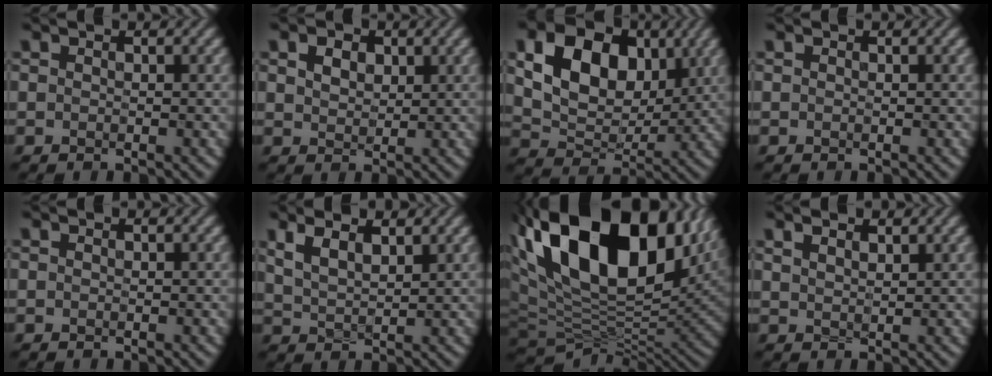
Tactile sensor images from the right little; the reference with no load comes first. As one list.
[{"total": 1.9, "force": [0.5, 1.4, 1.1], "torque": [-0.029, 0.000, 0.012]}, {"total": 9.3, "force": [2.5, 6.4, 6.2], "torque": [-0.129, -0.006, 0.043]}, {"total": 0.0}, {"total": 0.0}, {"total": 3.5, "force": [2.0, 1.4, 2.5], "torque": [-0.058, 0.007, 0.037]}, {"total": 17.8, "force": [6.5, 10.5, 12.9], "torque": [-0.230, 0.020, 0.118]}, {"total": 2.8, "force": [1.9, 1.1, 1.6], "torque": [-0.025, 0.018, 0.014]}]